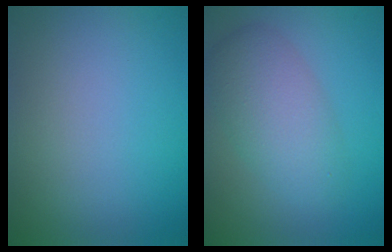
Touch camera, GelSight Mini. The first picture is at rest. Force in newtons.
{"total": 4.7, "press": 4.7, "slide": 0.1}